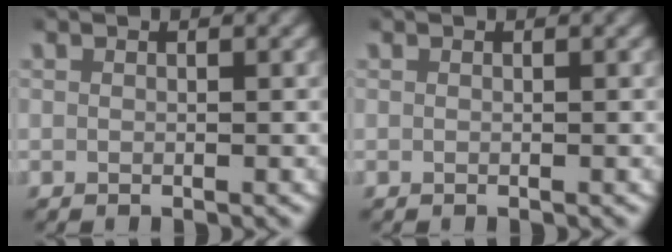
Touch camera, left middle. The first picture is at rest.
{"total": 0.0}